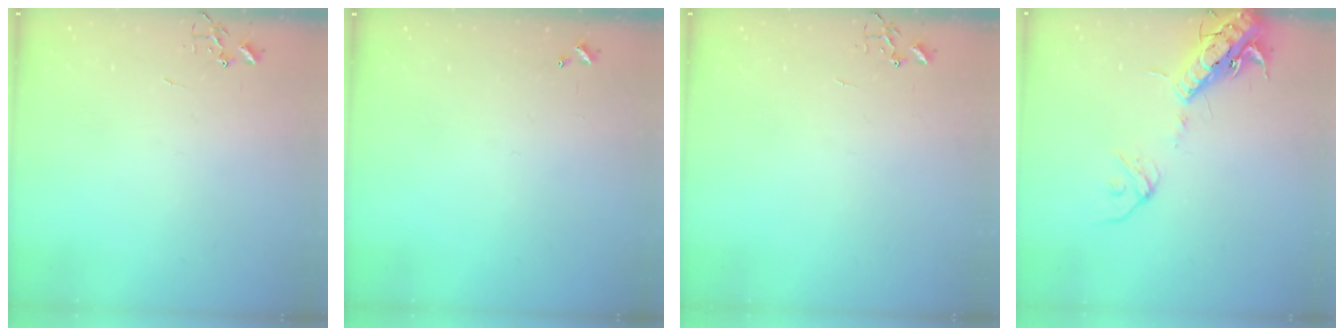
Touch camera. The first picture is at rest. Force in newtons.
{"total": 0.0}
{"total": 0.0}
{"total": 16.3, "press": 16.0, "slide": 3.3}